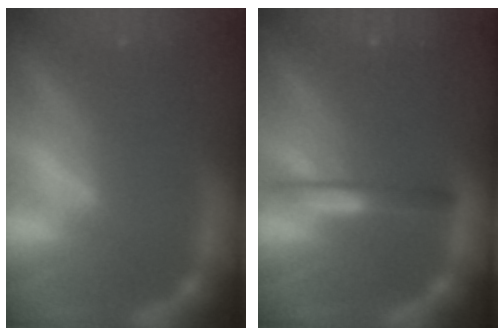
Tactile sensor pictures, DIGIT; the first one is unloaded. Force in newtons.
{"total": 2.4}